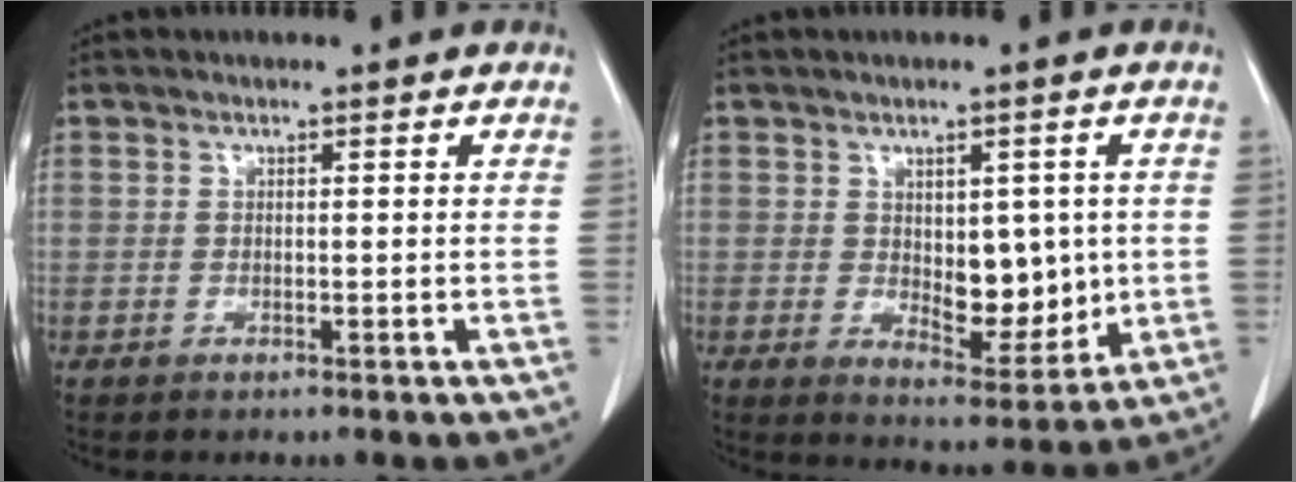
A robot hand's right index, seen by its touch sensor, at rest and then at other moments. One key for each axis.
{"total": 8.0, "fx": 0.3, "fy": 4.1, "fz": 6.8, "tx": -0.088, "ty": -0.006, "tz": 0.021}